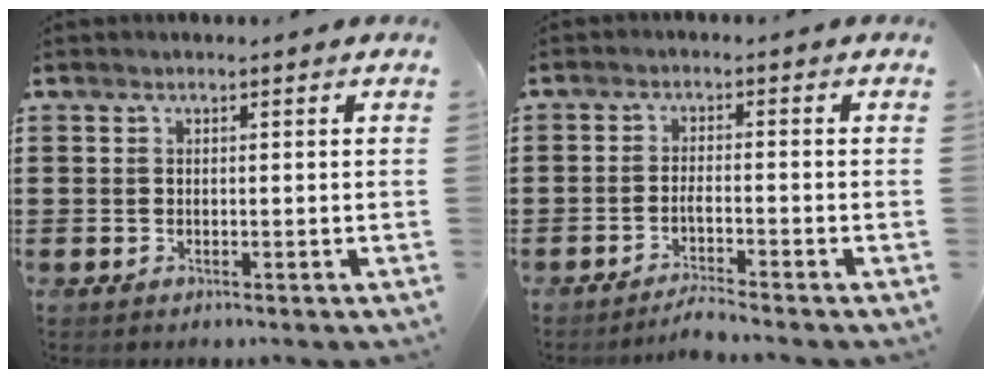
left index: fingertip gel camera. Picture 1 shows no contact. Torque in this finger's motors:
{"motor_torque": [0.31, 0.41, 0.04, 0.03]}